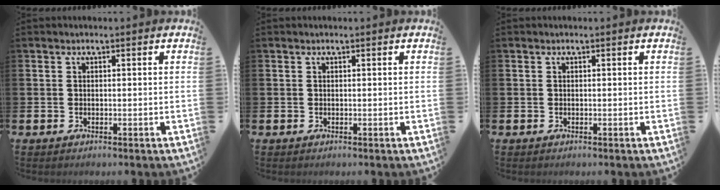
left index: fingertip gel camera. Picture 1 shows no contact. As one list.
[{"total": 0.0}, {"total": 0.0}]